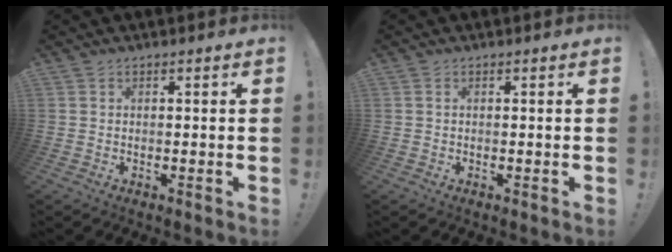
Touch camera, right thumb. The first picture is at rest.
{"total": 0.0}